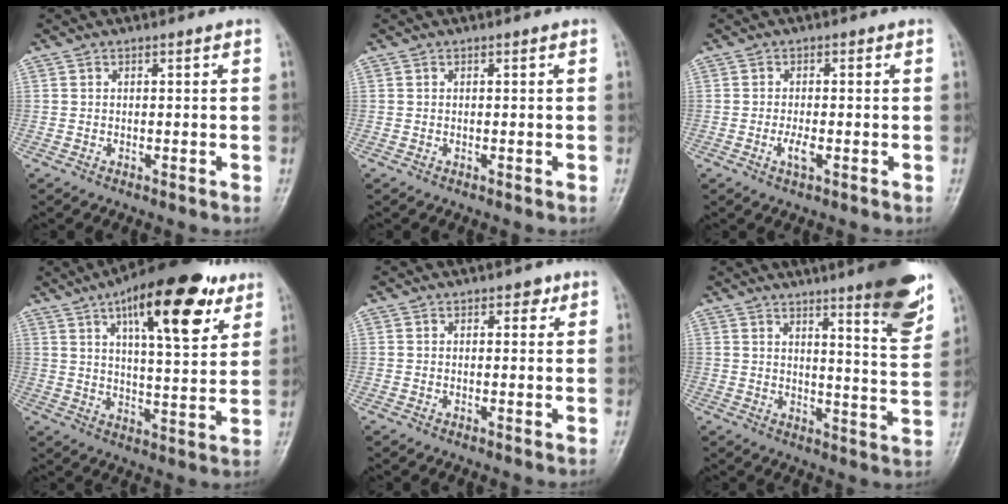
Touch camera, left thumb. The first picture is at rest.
{"total": 0.0}
{"total": 2.8, "force": [-0.9, 1.2, 2.4], "torque": [-0.046, -0.002, -0.020]}
{"total": 20.0, "force": [10.2, 7.1, 15.7], "torque": [-0.204, -0.026, 0.152]}
{"total": 2.1, "force": [1.1, 1.3, 1.1], "torque": [0.002, -0.002, 0.012]}
{"total": 13.5, "force": [8.4, 2.0, 10.4], "torque": [-0.115, -0.054, 0.115]}